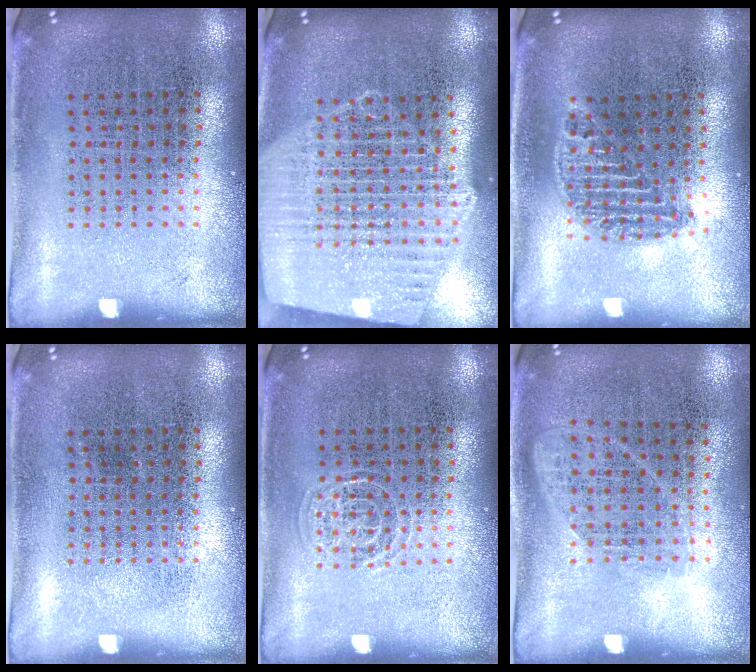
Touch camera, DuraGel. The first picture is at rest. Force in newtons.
{"total": 2.1, "press": 1.9, "slide": 1.0}
{"total": 1.1, "press": 1.0, "slide": 0.4}
{"total": 0.0}
{"total": 0.5, "press": 0.5, "slide": 0.1}
{"total": 1.1, "press": 0.9, "slide": 0.6}